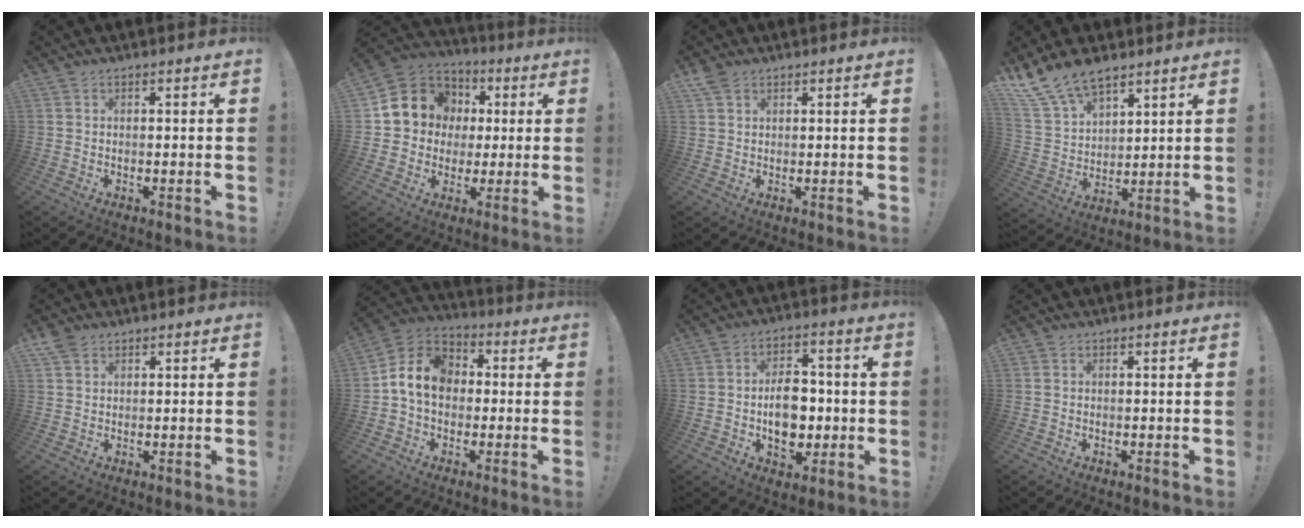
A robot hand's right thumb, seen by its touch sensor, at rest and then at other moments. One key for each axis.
{"total": 12.0, "fx": 2.4, "fy": 11.2, "fz": 3.6, "tx": -0.052, "ty": -0.002, "tz": 0.061}
{"total": 3.2, "fx": 2.2, "fy": 1.8, "fz": 1.5, "tx": -0.032, "ty": -0.003, "tz": 0.042}
{"total": 13.2, "fx": 10.3, "fy": 6.1, "fz": 5.6, "tx": -0.115, "ty": -0.064, "tz": 0.199}
{"total": 3.3, "fx": 2.3, "fy": 2.0, "fz": 1.4, "tx": -0.023, "ty": -0.007, "tz": 0.043}
{"total": 11.7, "fx": 0.6, "fy": 9.1, "fz": 7.4, "tx": -0.127, "ty": 0.021, "tz": 0.021}
{"total": 11.8, "fx": -1.2, "fy": 8.4, "fz": 8.2, "tx": -0.112, "ty": 0.006, "tz": -0.020}
{"total": 0.0}